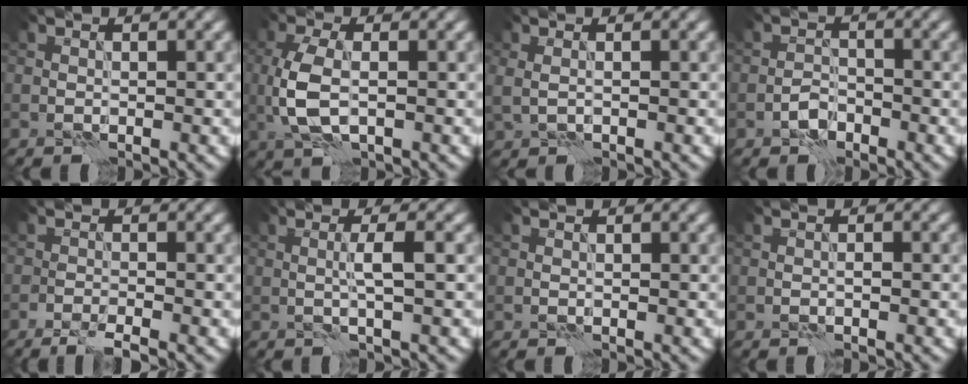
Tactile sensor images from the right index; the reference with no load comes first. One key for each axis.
{"total": 4.8, "fx": -0.1, "fy": 2.5, "fz": 4.1, "tx": -0.098, "ty": -0.003, "tz": 0.002}
{"total": 1.3, "fx": 0.5, "fy": 0.6, "fz": 1.0, "tx": -0.021, "ty": 0.002, "tz": 0.012}
{"total": 1.8, "fx": -1.2, "fy": 1.1, "fz": 0.9, "tx": -0.013, "ty": 0.007, "tz": -0.024}
{"total": 2.3, "fx": -1.7, "fy": 0.1, "fz": 1.6, "tx": -0.033, "ty": -0.001, "tz": -0.035}
{"total": 2.2, "fx": 0.0, "fy": 0.2, "fz": 2.2, "tx": -0.039, "ty": 0.003, "tz": -0.002}
{"total": 0.0}
{"total": 0.5, "fx": -0.3, "fy": 0.1, "fz": 0.4, "tx": -0.008, "ty": 0.001, "tz": -0.003}